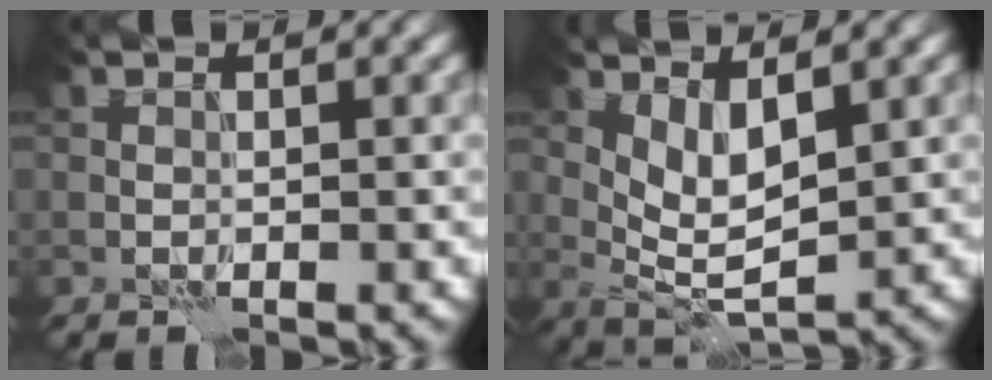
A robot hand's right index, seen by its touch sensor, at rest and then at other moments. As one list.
[{"total": 3.8, "force": [1.1, 1.4, 3.4], "torque": [-0.064, -0.011, 0.024]}]